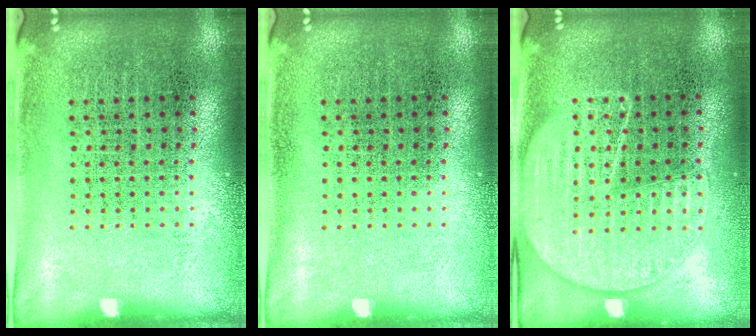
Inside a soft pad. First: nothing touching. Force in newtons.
{"total": 0.0}
{"total": 1.6, "press": 1.5, "slide": 0.5}